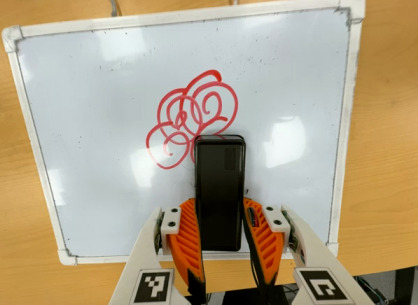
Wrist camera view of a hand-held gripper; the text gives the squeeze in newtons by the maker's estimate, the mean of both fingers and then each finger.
{"total": 5.0, "left": 3.4, "right": 6.5}